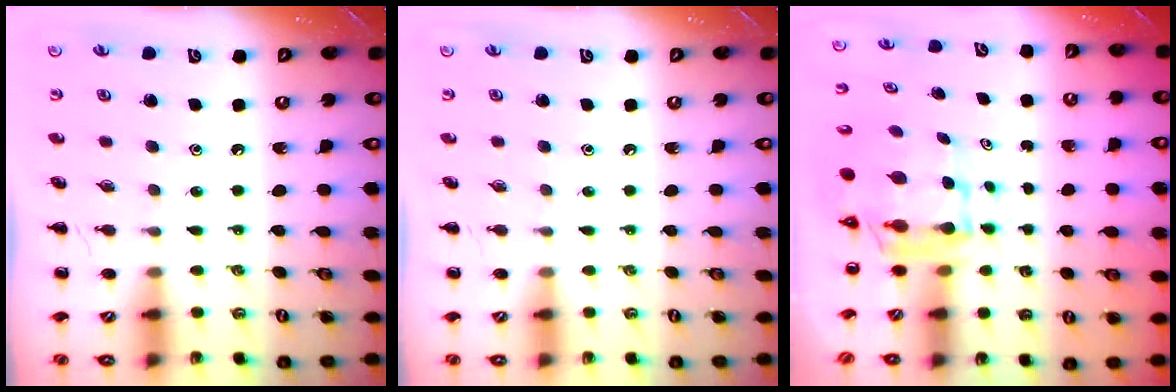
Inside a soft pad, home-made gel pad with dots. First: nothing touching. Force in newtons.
{"total": 0.0}
{"total": 5.7, "press": 5.4, "slide": 1.9}